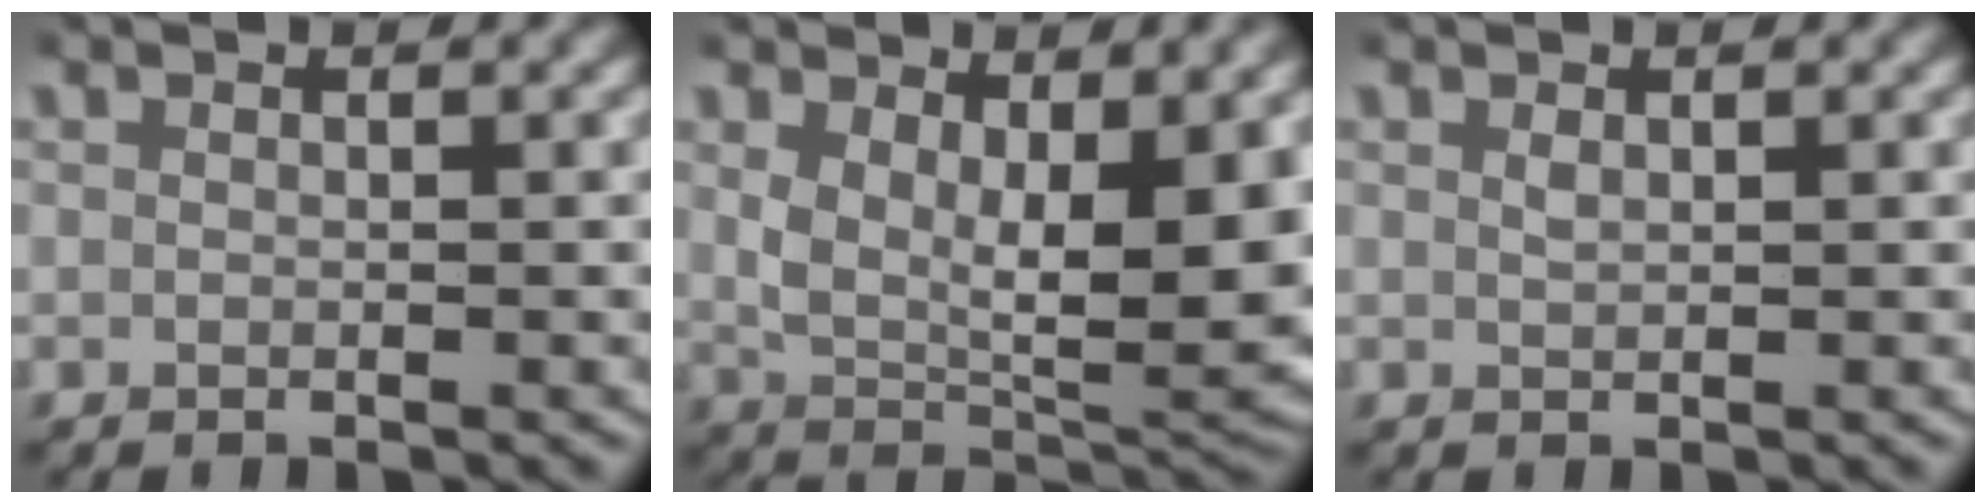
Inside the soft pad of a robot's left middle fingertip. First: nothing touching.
{"total": 7.9, "force": [1.8, 4.0, 6.5], "torque": [-0.104, -0.020, 0.035]}
{"total": 0.6, "force": [0.4, 0.1, 0.4], "torque": [-0.007, -0.002, 0.009]}